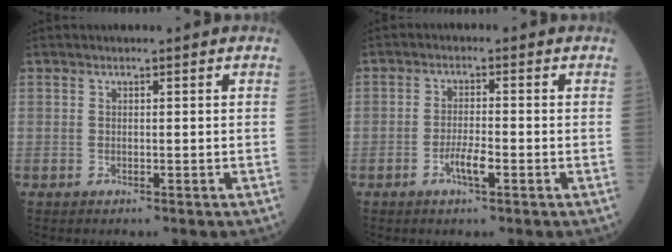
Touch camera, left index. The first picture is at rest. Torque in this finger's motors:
{"motor_torque": [0.67, 0.25, 0.10, 0.05]}